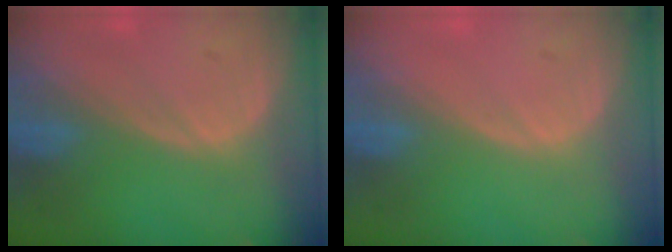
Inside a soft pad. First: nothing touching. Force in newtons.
{"total": 0.0}